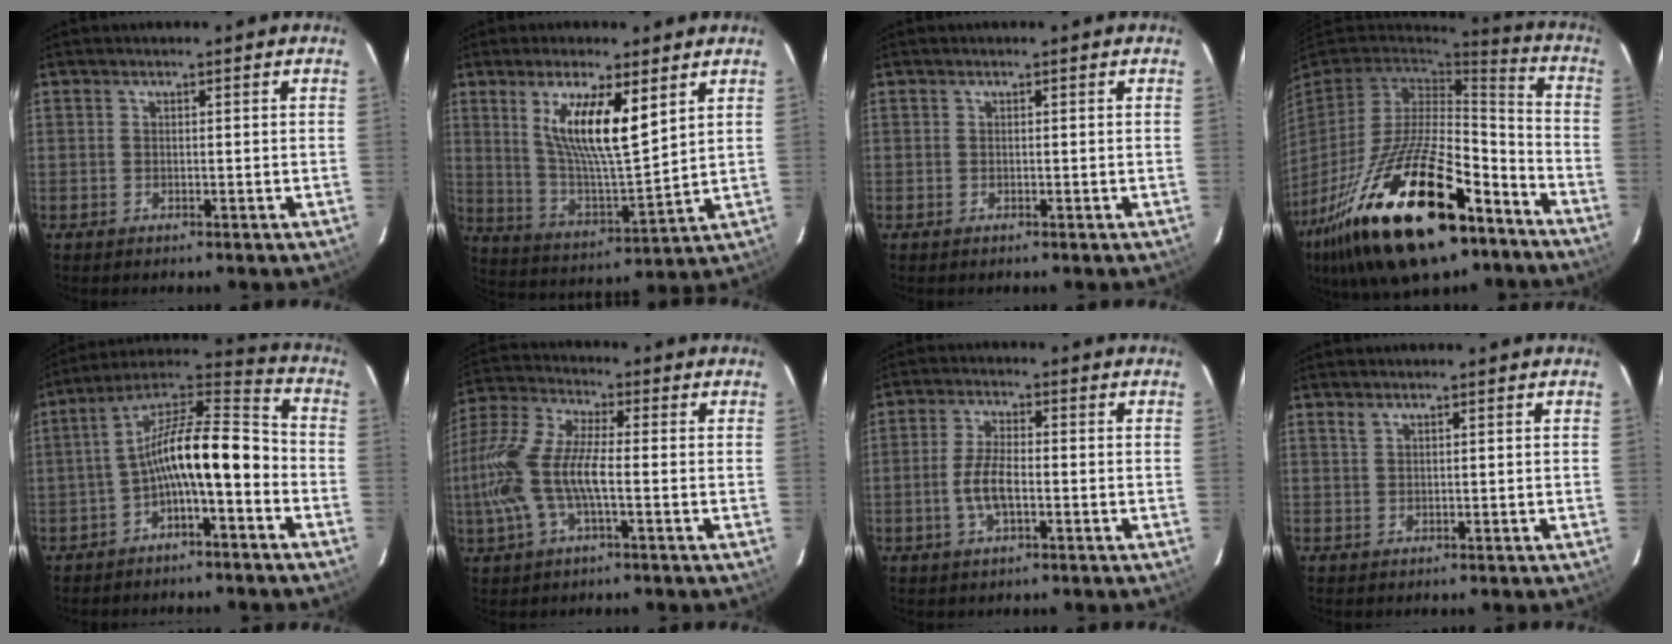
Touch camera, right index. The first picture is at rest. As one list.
[{"total": 13.6, "force": [6.2, 2.8, 11.8], "torque": [-0.215, -0.010, 0.121]}, {"total": 0.0}, {"total": 30.9, "force": [-18.0, 12.3, 21.9], "torque": [-0.420, -0.023, -0.287]}, {"total": 12.9, "force": [-4.7, 3.8, 11.4], "torque": [-0.206, 0.029, -0.083]}, {"total": 14.9, "force": [-2.5, 4.8, 13.9], "torque": [-0.295, 0.001, -0.052]}, {"total": 5.6, "force": [-1.6, 1.9, 5.0], "torque": [-0.106, 0.002, -0.031]}, {"total": 0.8, "force": [0.7, 0.2, 0.4], "torque": [-0.007, 0.001, 0.013]}]